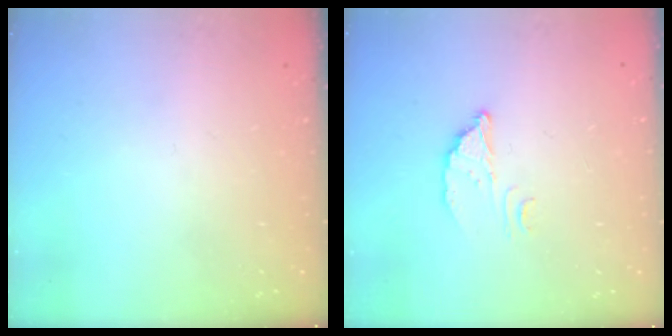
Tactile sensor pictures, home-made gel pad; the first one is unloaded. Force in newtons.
{"total": 2.8, "press": 2.8, "slide": 0.2}